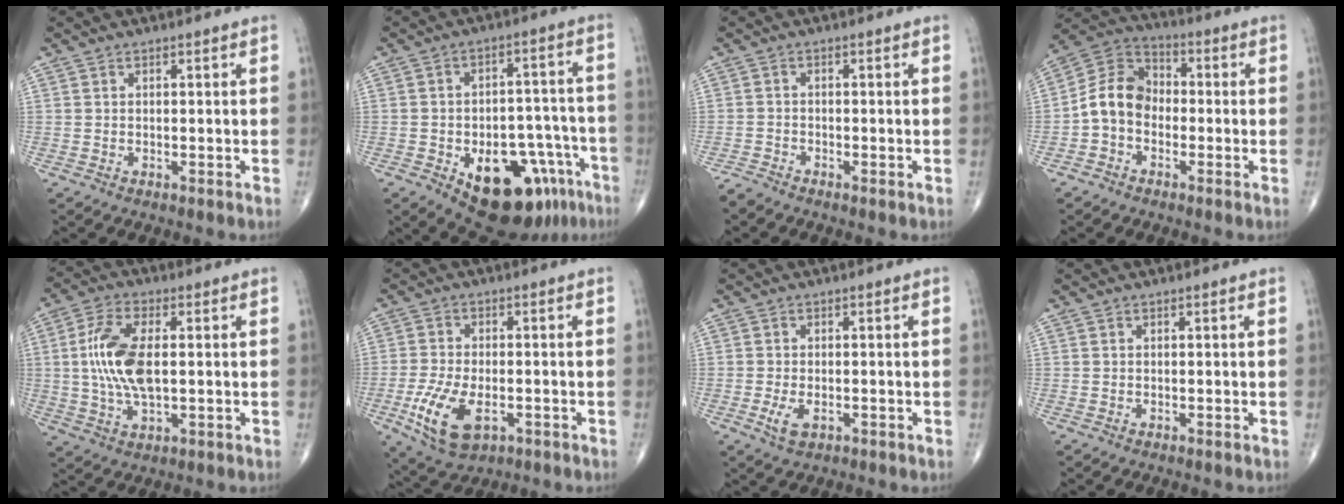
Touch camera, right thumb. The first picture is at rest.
{"total": 19.8, "force": [-9.9, 10.5, 13.5], "torque": [-0.127, 0.061, -0.126]}
{"total": 1.9, "force": [-1.8, 0.2, 0.2], "torque": [-0.010, -0.007, -0.042]}
{"total": 9.4, "force": [-2.0, 7.3, 5.6], "torque": [-0.088, 0.037, -0.055]}
{"total": 11.8, "force": [0.7, 5.5, 10.4], "torque": [-0.220, 0.003, 0.014]}
{"total": 10.7, "force": [-3.7, 5.6, 8.3], "torque": [-0.168, -0.001, -0.058]}
{"total": 3.4, "force": [-1.2, 1.8, 2.6], "torque": [-0.054, -0.003, -0.018]}
{"total": 0.0}